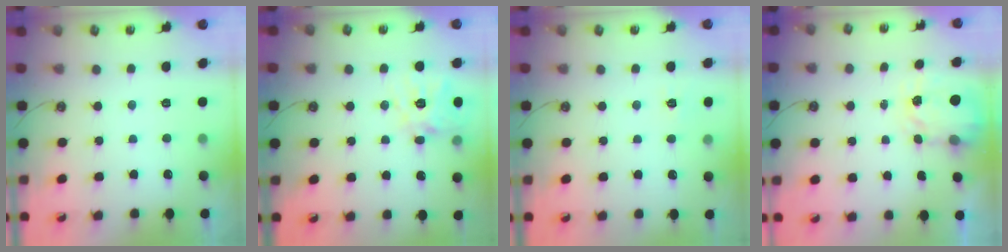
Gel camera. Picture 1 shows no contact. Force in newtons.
{"total": 13.5, "press": 13.4, "slide": 1.5}
{"total": 5.7, "press": 5.7, "slide": 0.6}
{"total": 3.9, "press": 3.8, "slide": 0.6}